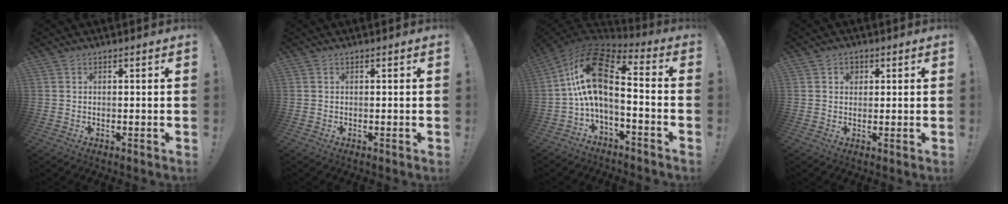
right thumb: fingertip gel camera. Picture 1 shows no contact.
{"total": 0.0}
{"total": 16.6, "force": [2.4, 7.9, 14.4], "torque": [-0.270, -0.004, 0.048]}
{"total": 2.6, "force": [0.8, 2.3, 1.1], "torque": [-0.009, -0.003, 0.012]}